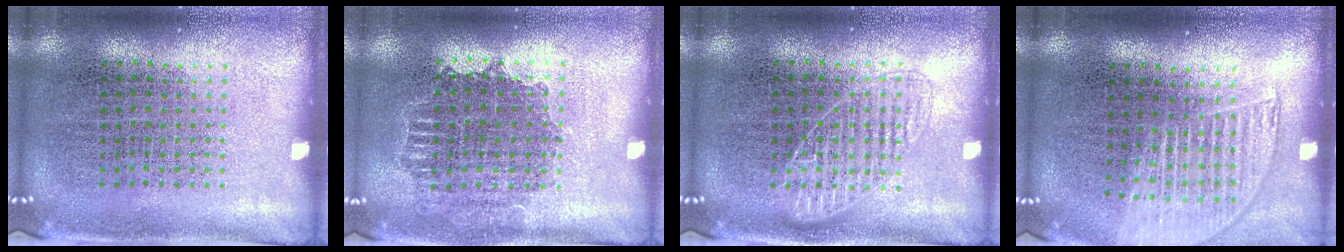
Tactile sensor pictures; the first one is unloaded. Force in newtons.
{"total": 1.1, "press": 1.0, "slide": 0.4}
{"total": 1.8, "press": 1.8, "slide": 0.3}
{"total": 1.5, "press": 1.3, "slide": 0.7}